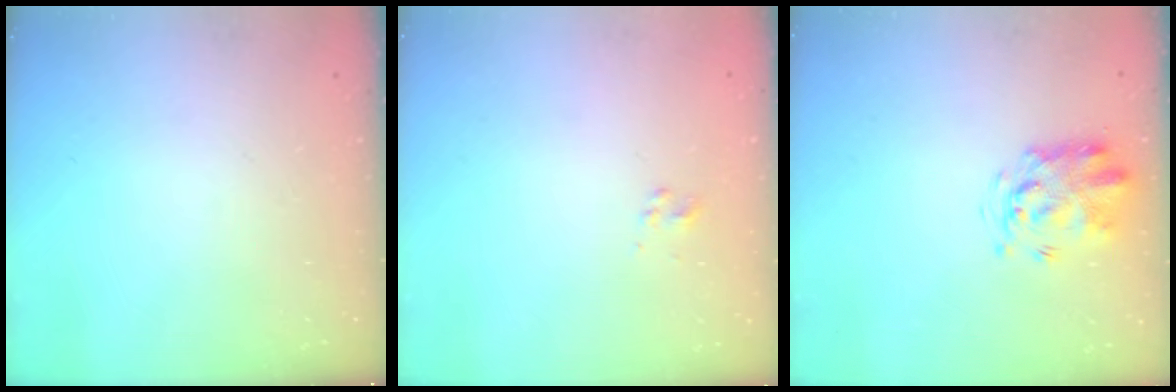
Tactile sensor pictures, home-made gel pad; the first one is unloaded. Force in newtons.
{"total": 2.3, "press": 2.1, "slide": 0.8}
{"total": 3.2, "press": 3.2, "slide": 0.8}